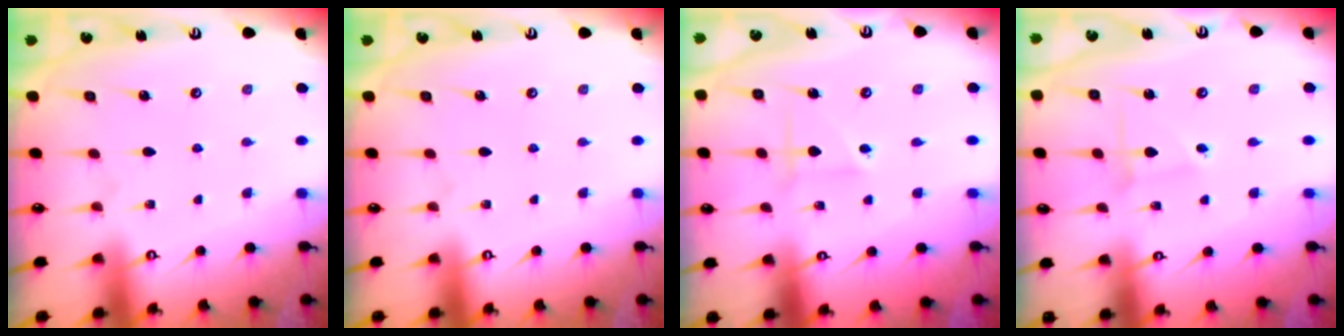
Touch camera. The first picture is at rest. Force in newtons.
{"total": 0.0}
{"total": 1.8, "press": 1.7, "slide": 0.7}
{"total": 1.9, "press": 1.9, "slide": 0.2}